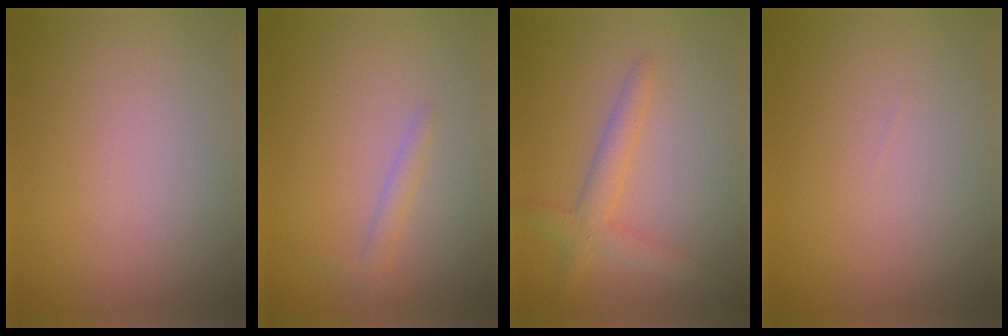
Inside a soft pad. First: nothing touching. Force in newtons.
{"total": 1.3, "press": 1.3, "slide": 0.1}
{"total": 2.7, "press": 2.7, "slide": 0.0}
{"total": 0.0}